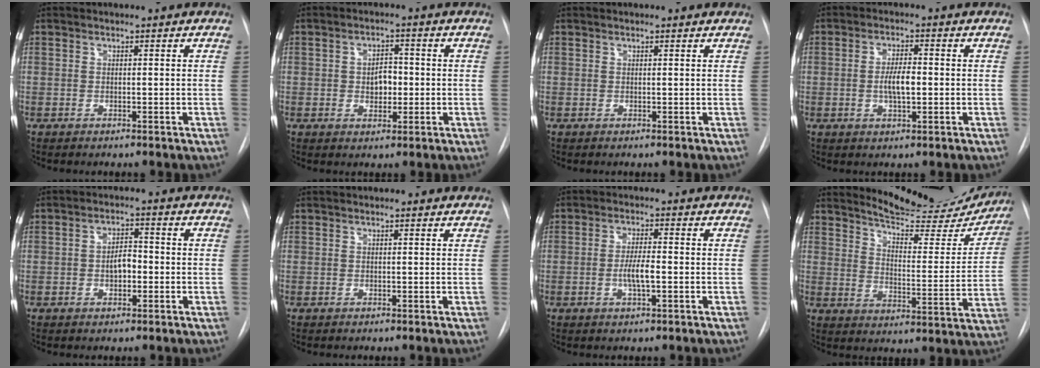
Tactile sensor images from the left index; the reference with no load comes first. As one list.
[{"total": 3.7, "force": [-0.1, 2.4, 2.8], "torque": [-0.040, 0.007, 0.001]}, {"total": 2.4, "force": [2.3, 0.3, 0.7], "torque": [-0.013, 0.015, 0.022]}, {"total": 4.1, "force": [-0.3, 1.2, 3.9], "torque": [-0.075, 0.000, -0.005]}, {"total": 3.3, "force": [-0.6, 1.8, 2.7], "torque": [-0.044, 0.008, -0.009]}, {"total": 3.0, "force": [2.8, 0.5, 0.9], "torque": [-0.016, 0.017, 0.028]}, {"total": 3.7, "force": [-0.7, 0.6, 3.6], "torque": [-0.071, -0.003, -0.013]}, {"total": 19.1, "force": [17.9, 3.3, 5.6], "torque": [-0.072, -0.062, 0.227]}]